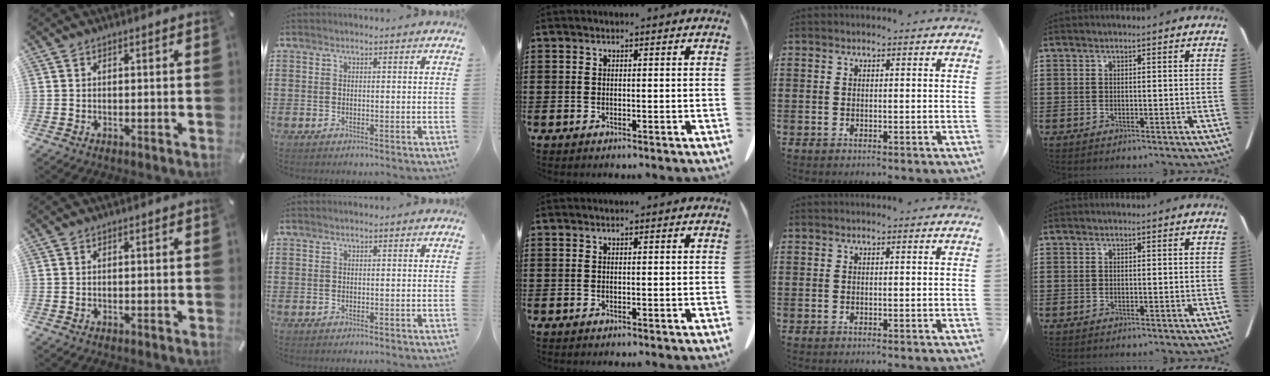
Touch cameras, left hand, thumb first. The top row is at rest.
{}